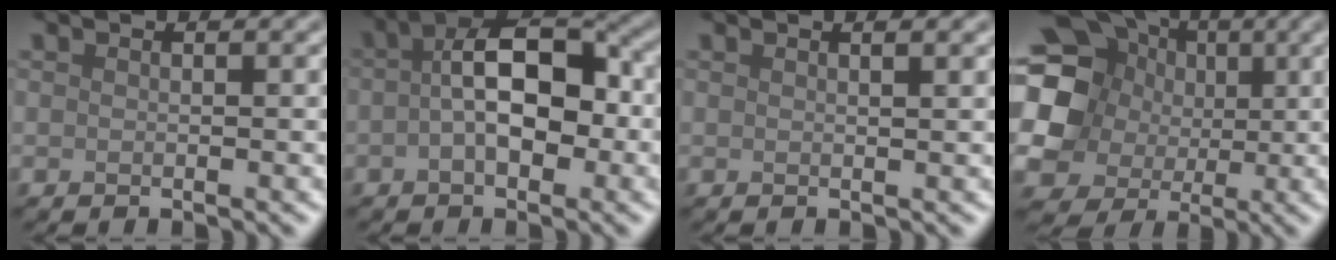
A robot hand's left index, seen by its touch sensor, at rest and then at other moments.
{"total": 7.4, "force": [0.0, 3.8, 6.4], "torque": [-0.104, 0.017, -0.012]}
{"total": 1.3, "force": [0.7, 0.4, 1.0], "torque": [-0.008, 0.004, 0.007]}
{"total": 15.3, "force": [3.2, 13.8, 5.8], "torque": [-0.171, 0.036, 0.022]}